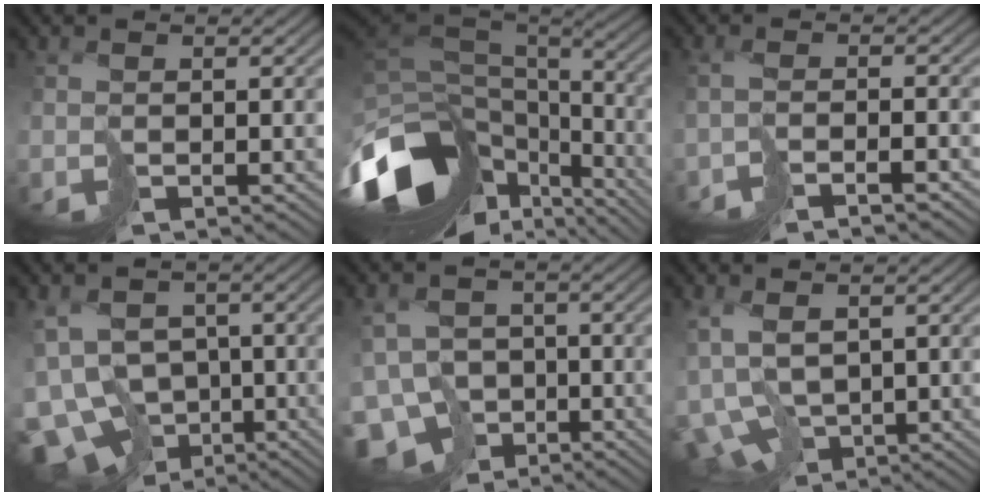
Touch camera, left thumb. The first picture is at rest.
{"total": 17.5, "force": [-8.2, 9.4, 12.3], "torque": [-0.288, -0.029, -0.115]}
{"total": 3.2, "force": [-2.7, -0.7, 1.5], "torque": [-0.022, 0.004, -0.048]}
{"total": 12.0, "force": [-6.0, 8.1, 6.5], "torque": [-0.150, -0.020, -0.080]}
{"total": 9.3, "force": [-5.5, 6.1, 4.3], "torque": [-0.084, -0.019, -0.094]}
{"total": 8.0, "force": [-1.4, 4.6, 6.3], "torque": [-0.159, -0.024, -0.012]}